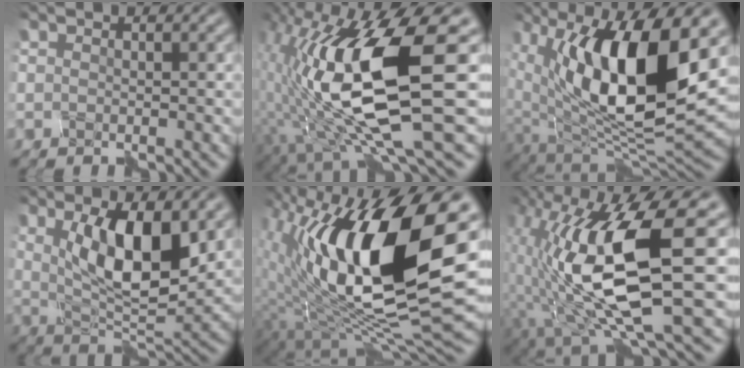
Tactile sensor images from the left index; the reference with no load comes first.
{"total": 13.2, "force": [-0.4, 4.1, 12.5], "torque": [-0.250, -0.013, 0.001]}
{"total": 13.8, "force": [2.4, 6.4, 12.0], "torque": [-0.206, -0.010, 0.047]}
{"total": 7.9, "force": [0.9, 3.0, 7.3], "torque": [-0.127, -0.013, 0.028]}
{"total": 18.3, "force": [2.9, 8.0, 16.2], "torque": [-0.295, 0.007, 0.054]}
{"total": 11.7, "force": [-0.8, 3.3, 11.2], "torque": [-0.212, -0.008, -0.004]}